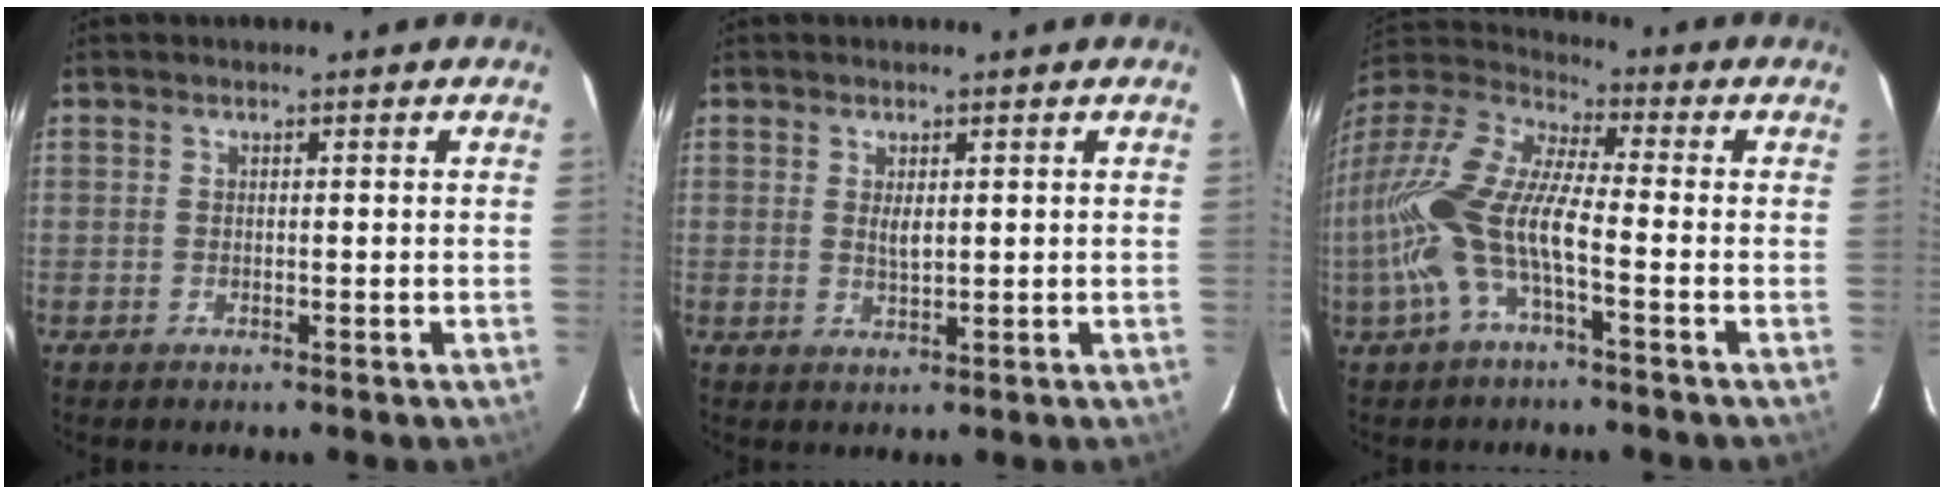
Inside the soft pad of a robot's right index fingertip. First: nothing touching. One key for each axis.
{"total": 2.2, "fx": 0.5, "fy": 0.9, "fz": 2.0, "tx": -0.035, "ty": -0.002, "tz": 0.011}
{"total": 17.0, "fx": -4.1, "fy": 5.5, "fz": 15.5, "tx": -0.315, "ty": -0.005, "tz": -0.086}